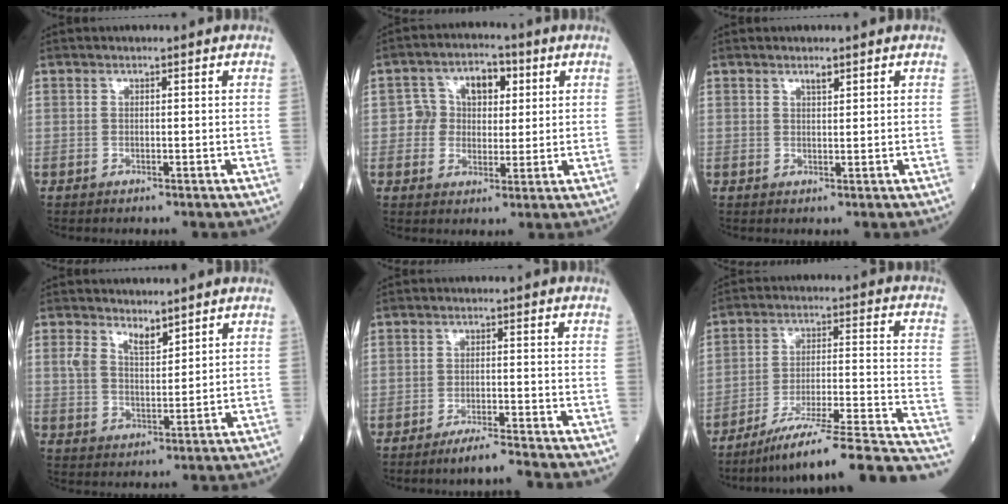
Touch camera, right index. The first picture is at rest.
{"total": 6.7, "force": [1.5, 5.5, 3.5], "torque": [-0.046, 0.026, 0.024]}
{"total": 1.2, "force": [0.9, 0.2, 0.8], "torque": [-0.017, -0.002, 0.018]}
{"total": 4.4, "force": [3.0, 1.9, 2.6], "torque": [-0.052, 0.004, 0.061]}
{"total": 4.8, "force": [-4.4, -0.9, 1.7], "torque": [-0.027, -0.015, -0.076]}
{"total": 23.7, "force": [-20.7, 0.2, 11.5], "torque": [-0.097, 0.010, -0.300]}